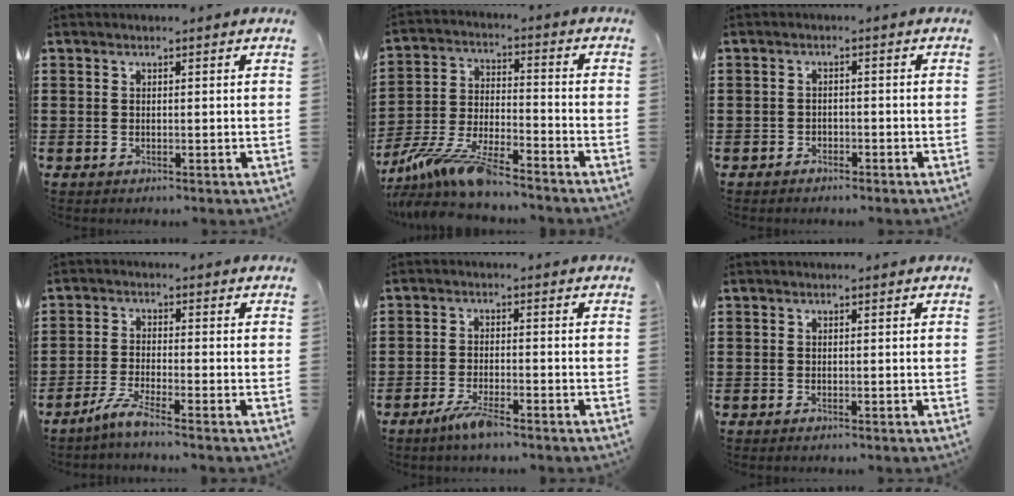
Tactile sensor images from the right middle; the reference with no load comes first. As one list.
[{"total": 9.3, "force": [-8.2, 0.6, 4.4], "torque": [-0.097, 0.003, -0.165]}, {"total": 1.5, "force": [-1.3, 0.6, 0.0], "torque": [-0.005, 0.004, -0.030]}, {"total": 3.9, "force": [-3.1, -0.1, 2.3], "torque": [-0.059, -0.009, -0.064]}, {"total": 3.8, "force": [-2.7, 0.4, 2.6], "torque": [-0.062, -0.007, -0.053]}, {"total": 0.0}]